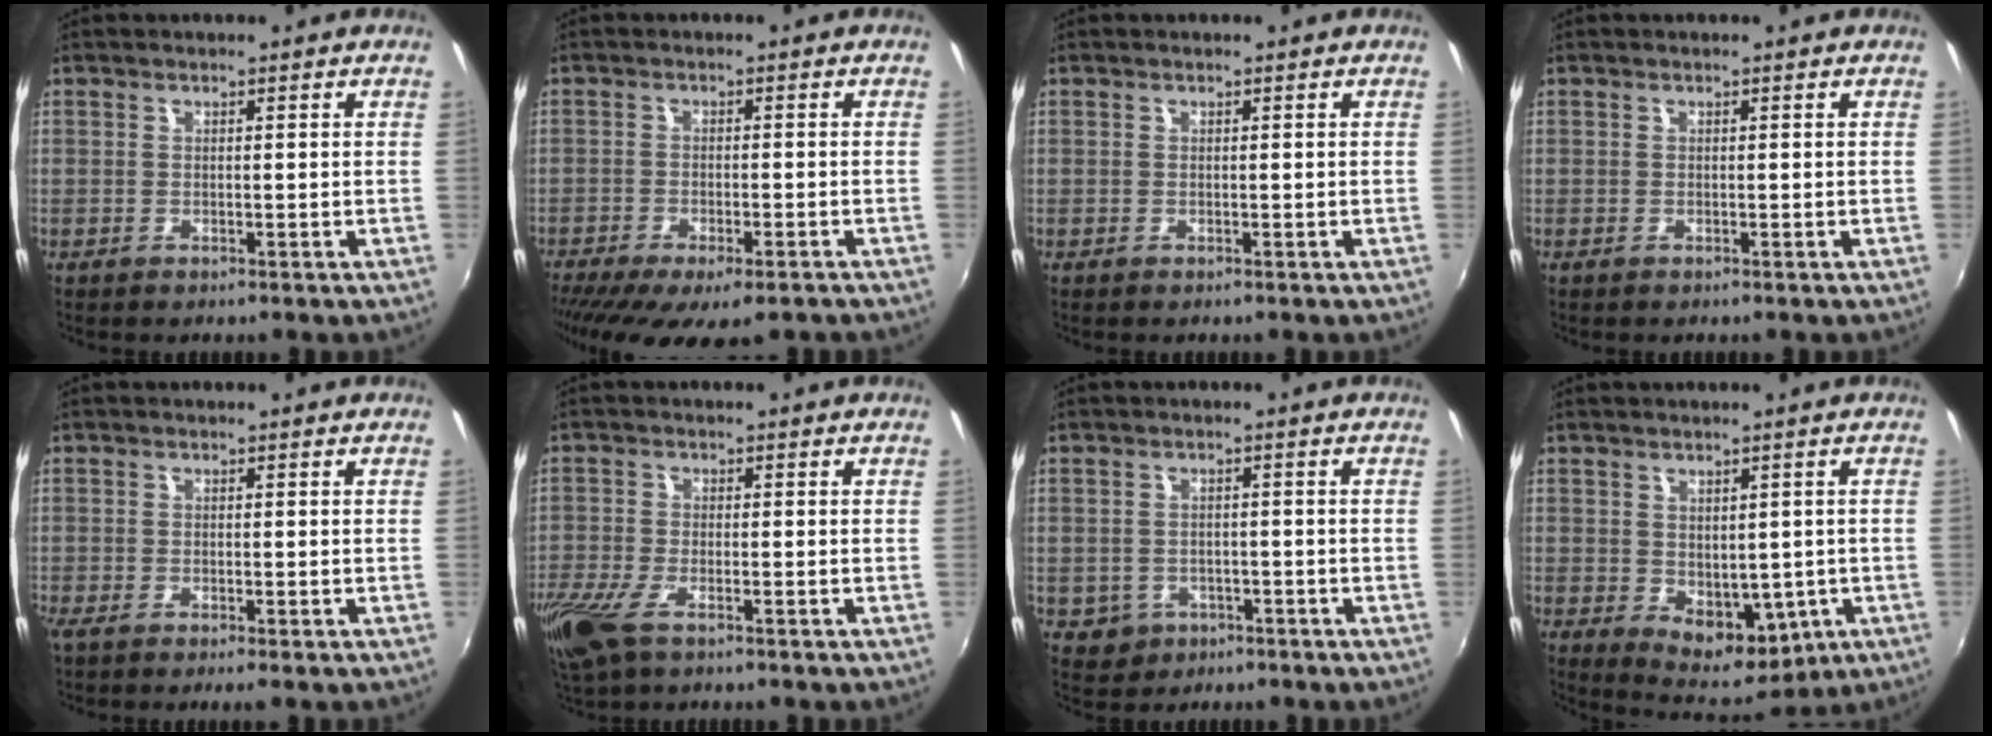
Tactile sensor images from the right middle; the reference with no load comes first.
{"total": 13.9, "force": [-10.3, 4.3, 8.4], "torque": [-0.175, -0.055, -0.154]}
{"total": 0.0}
{"total": 0.0}
{"total": 1.4, "force": [-1.0, -0.2, 0.9], "torque": [-0.021, -0.005, -0.022]}
{"total": 9.0, "force": [-5.5, 3.3, 6.3], "torque": [-0.155, -0.034, -0.107]}
{"total": 4.8, "force": [-1.9, 4.3, 1.2], "torque": [-0.037, 0.000, -0.021]}
{"total": 8.0, "force": [-1.2, 5.5, 5.6], "torque": [-0.089, -0.017, 0.001]}